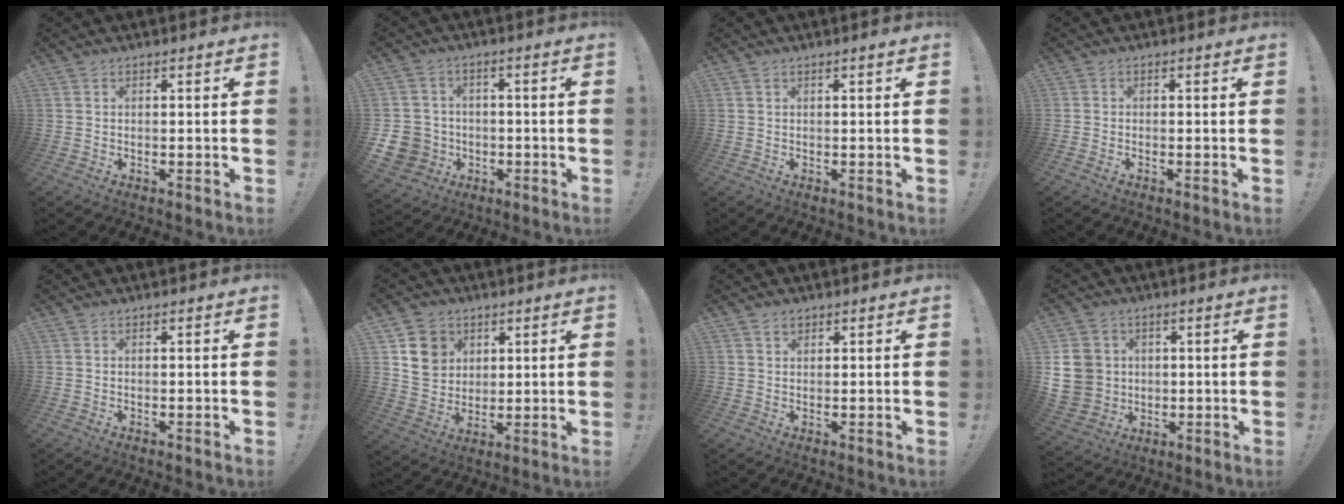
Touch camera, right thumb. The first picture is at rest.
{"total": 9.4, "force": [-2.8, 8.4, 3.0], "torque": [-0.075, 0.020, -0.046]}
{"total": 1.0, "force": [0.3, -0.2, 1.0], "torque": [-0.014, -0.002, 0.004]}
{"total": 0.6, "force": [-0.5, -0.1, 0.2], "torque": [-0.010, 0.002, -0.008]}
{"total": 0.0}
{"total": 11.4, "force": [4.8, 9.6, 3.8], "torque": [-0.053, -0.018, 0.102]}
{"total": 1.6, "force": [1.1, 1.0, 0.6], "torque": [0.001, -0.005, 0.018]}
{"total": 12.9, "force": [1.0, 11.8, 5.0], "torque": [-0.100, 0.007, 0.029]}